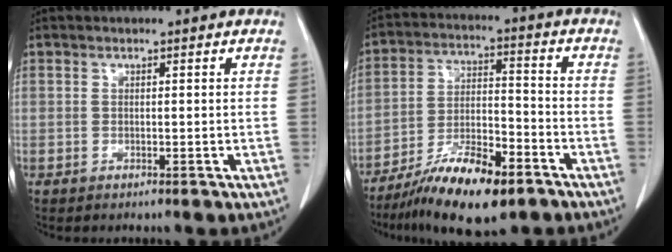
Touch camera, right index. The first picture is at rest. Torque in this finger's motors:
{"motor_torque": [0.31, -0.38, 0.38, 0.07]}